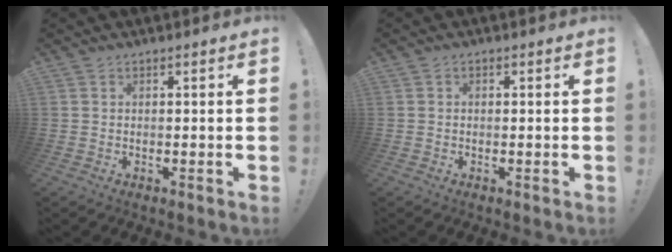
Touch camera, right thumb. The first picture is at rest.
{"total": 0.7, "force": [-0.5, 0.4, 0.4], "torque": [-0.006, 0.002, -0.009]}